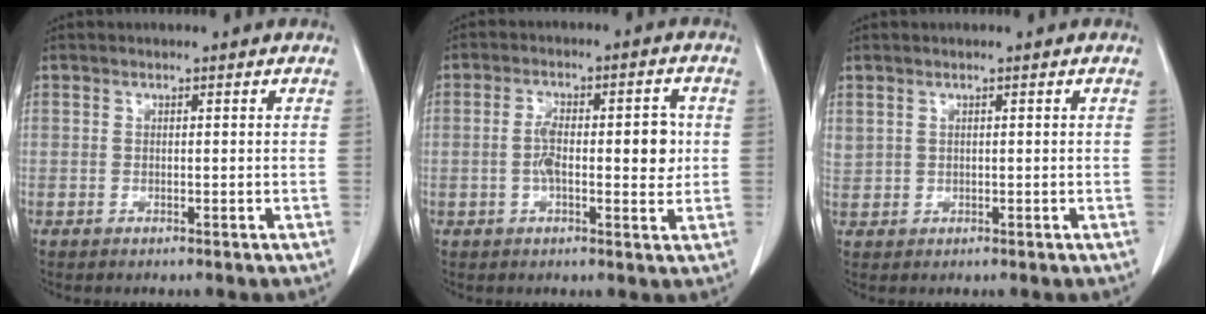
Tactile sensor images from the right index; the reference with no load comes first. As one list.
[{"total": 8.3, "force": [0.0, 2.9, 7.8], "torque": [-0.128, 0.014, -0.002]}, {"total": 1.5, "force": [0.8, 1.2, 0.6], "torque": [-0.024, 0.013, 0.023]}]